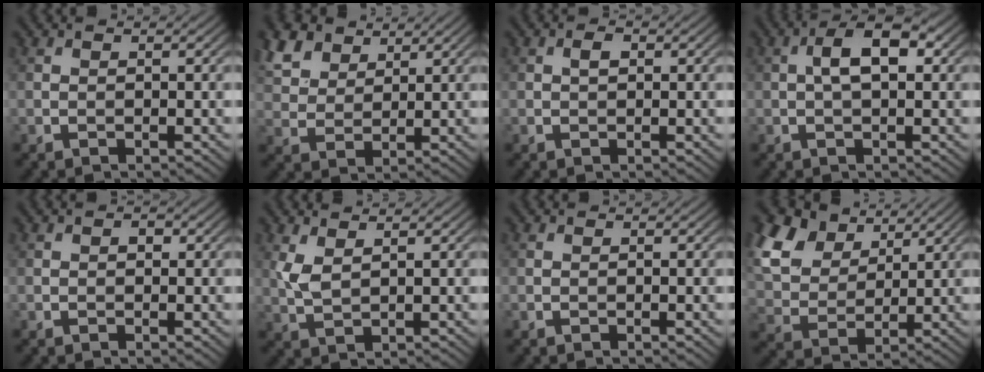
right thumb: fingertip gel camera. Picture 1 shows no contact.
{"total": 7.2, "force": [4.6, 4.2, 3.5], "torque": [-0.102, 0.013, 0.093]}
{"total": 1.2, "force": [0.3, 0.7, 1.0], "torque": [-0.017, 0.005, 0.003]}
{"total": 4.9, "force": [0.7, 2.1, 4.4], "torque": [-0.077, 0.011, 0.006]}
{"total": 0.9, "force": [0.1, 0.7, 0.6], "torque": [-0.005, -0.002, -0.002]}
{"total": 2.8, "force": [1.4, 1.0, 2.2], "torque": [-0.065, -0.001, 0.034]}
{"total": 0.0}
{"total": 12.9, "force": [7.1, 7.9, 7.3], "torque": [-0.222, 0.030, 0.138]}